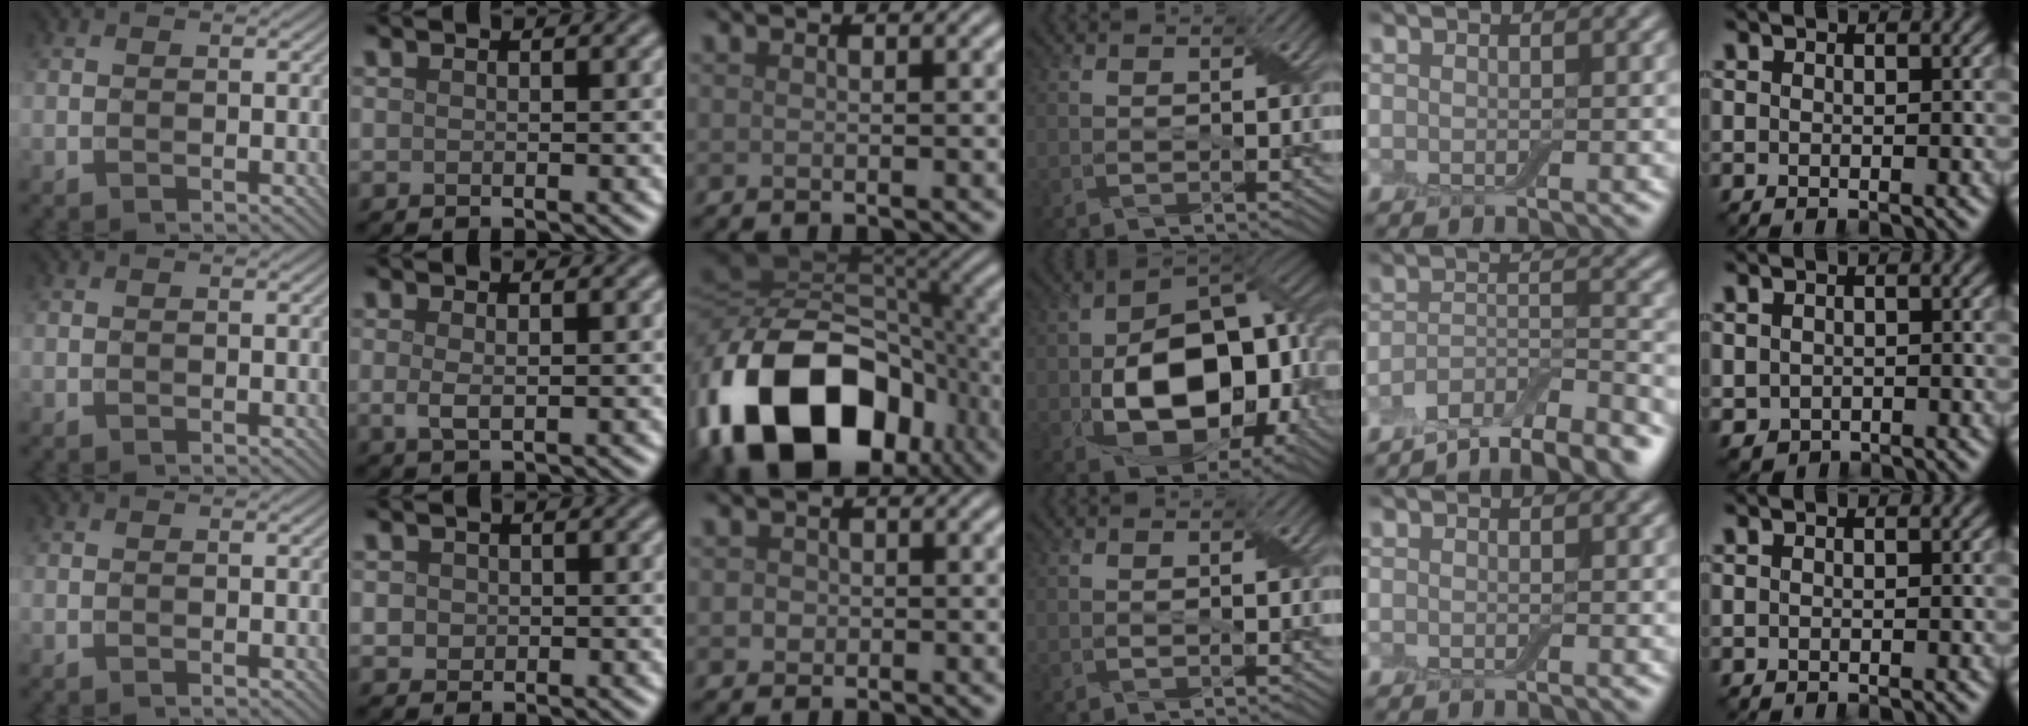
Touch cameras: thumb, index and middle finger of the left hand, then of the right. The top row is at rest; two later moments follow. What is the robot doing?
{"motion": "fold", "object": "cloth"}